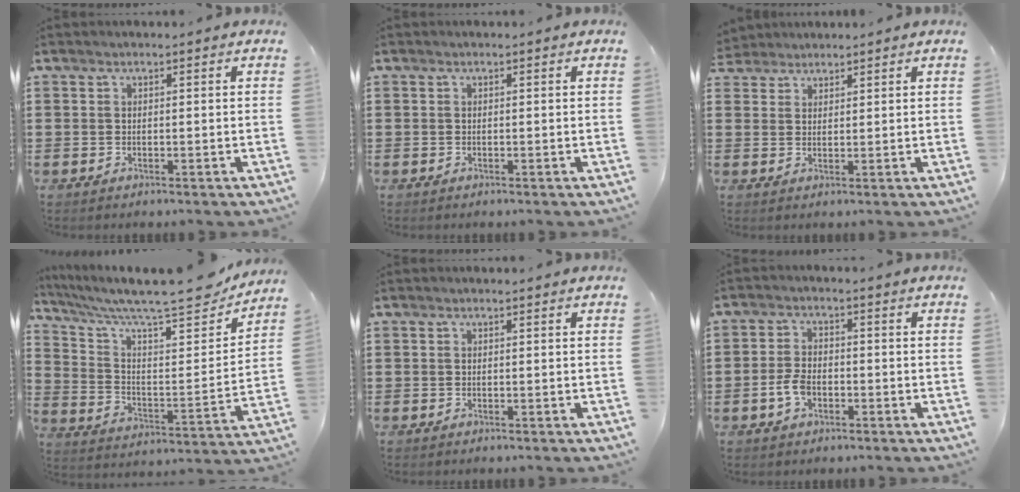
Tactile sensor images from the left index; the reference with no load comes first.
{"total": 0.0}
{"total": 2.3, "force": [2.0, 1.0, -0.3], "torque": [-0.005, 0.005, 0.040]}
{"total": 11.2, "force": [9.4, 1.8, 5.8], "torque": [-0.135, -0.061, 0.154]}
{"total": 0.0}
{"total": 3.8, "force": [-1.3, 2.2, 2.8], "torque": [-0.072, -0.004, -0.029]}